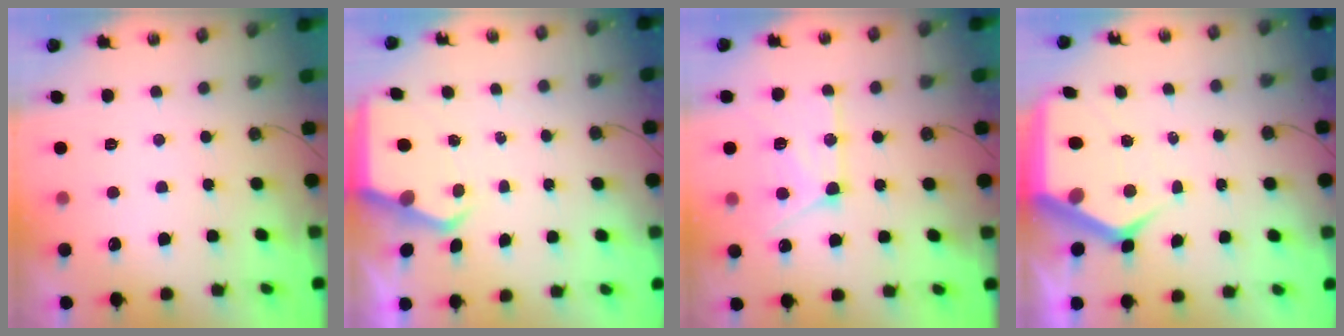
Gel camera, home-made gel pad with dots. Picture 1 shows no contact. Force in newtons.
{"total": 4.9, "press": 4.8, "slide": 0.2}
{"total": 15.1, "press": 15.0, "slide": 1.4}
{"total": 10.4, "press": 10.3, "slide": 1.6}